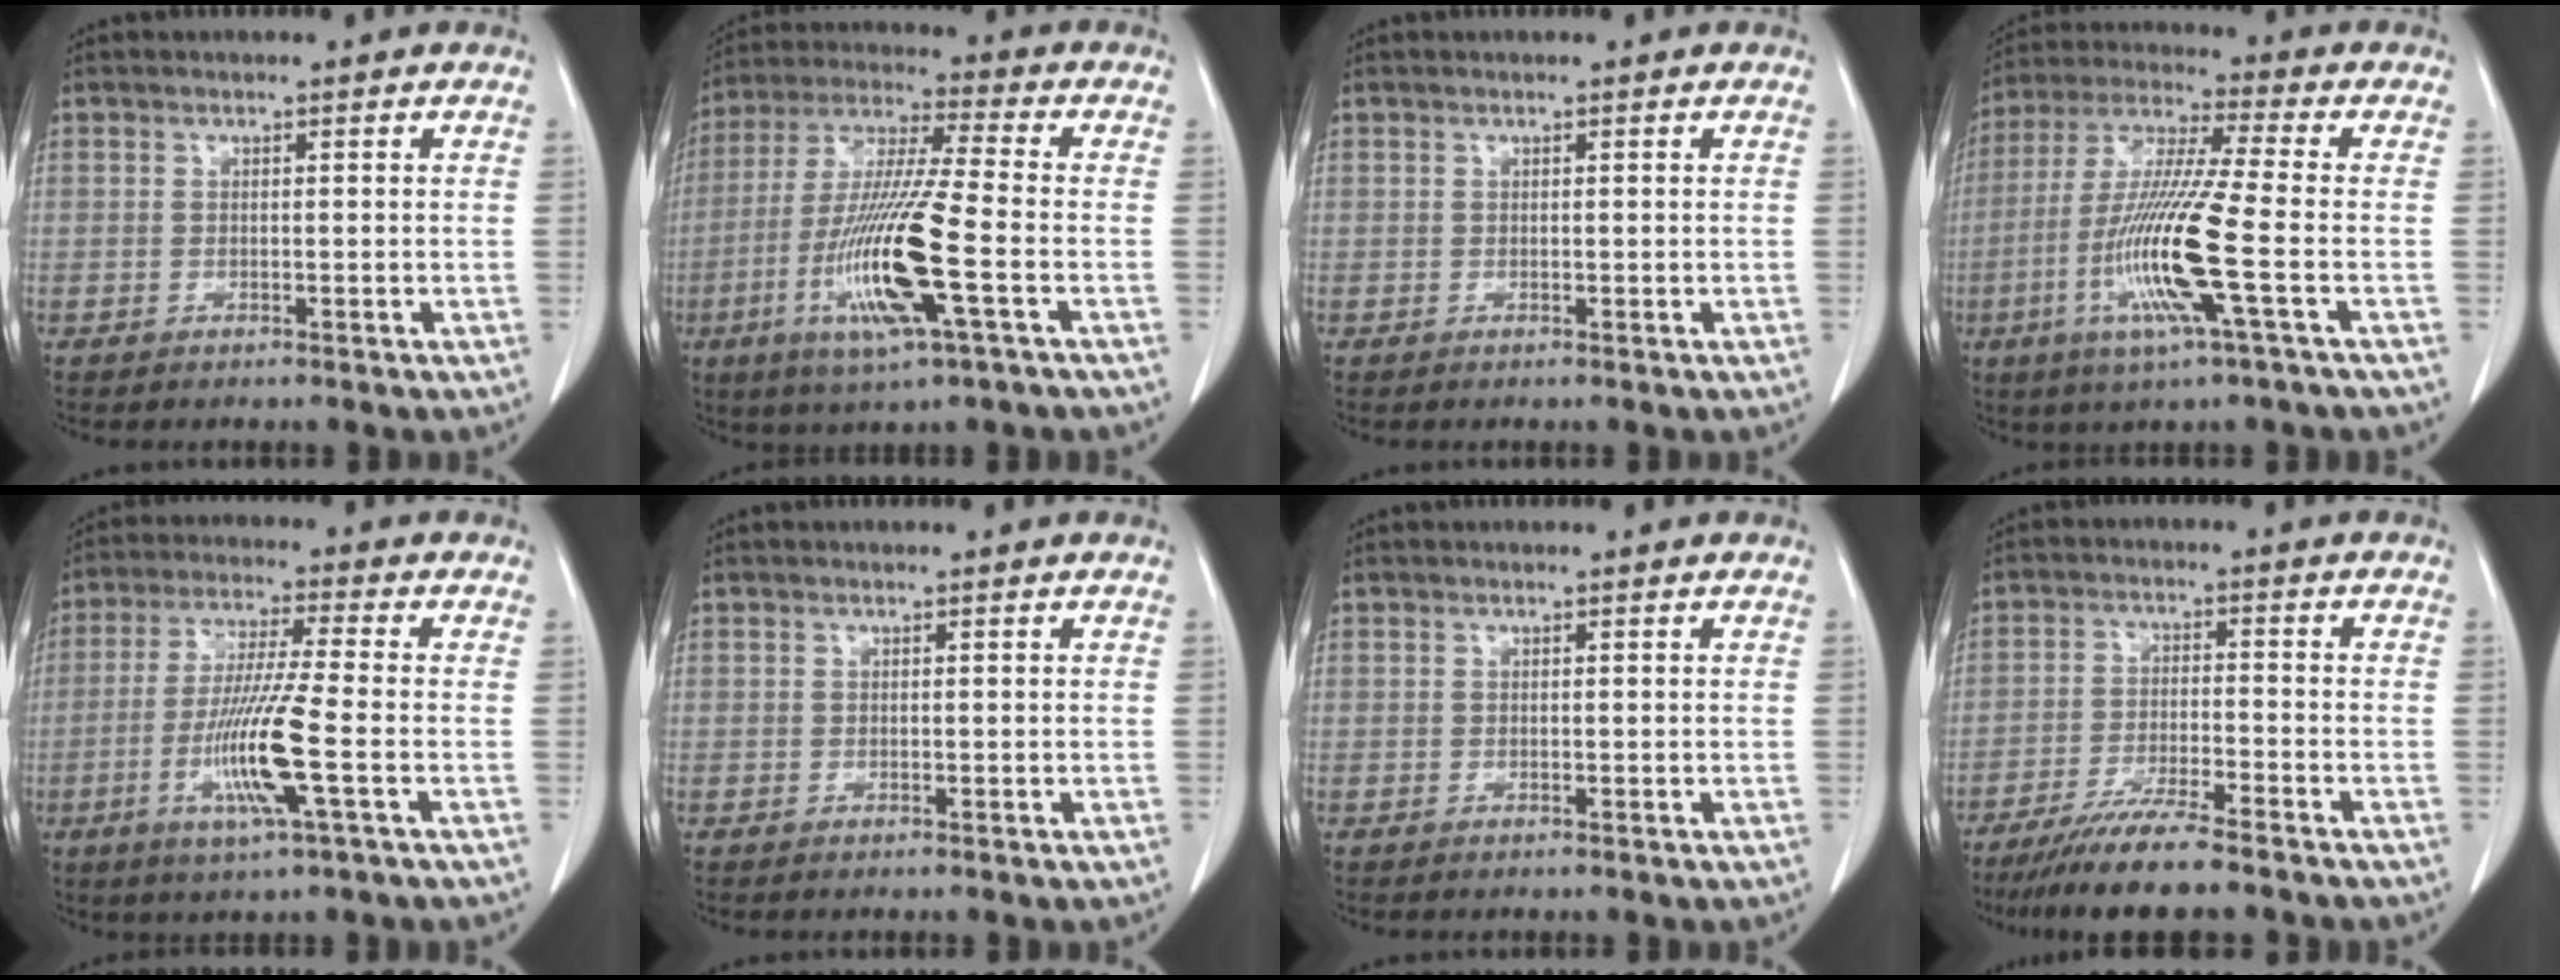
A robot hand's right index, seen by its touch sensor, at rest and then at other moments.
{"total": 16.2, "force": [-5.0, 0.5, 15.4], "torque": [-0.319, -0.018, -0.093]}
{"total": 0.0}
{"total": 14.7, "force": [-4.1, -0.5, 14.1], "torque": [-0.293, -0.016, -0.086]}
{"total": 11.4, "force": [-3.2, -0.4, 10.9], "torque": [-0.218, -0.016, -0.064]}
{"total": 0.0}
{"total": 0.0}
{"total": 9.3, "force": [-7.6, 0.1, 5.2], "torque": [-0.085, -0.026, -0.130]}